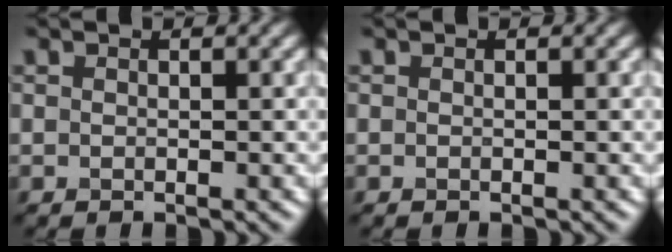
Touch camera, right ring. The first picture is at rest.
{"total": 0.0}